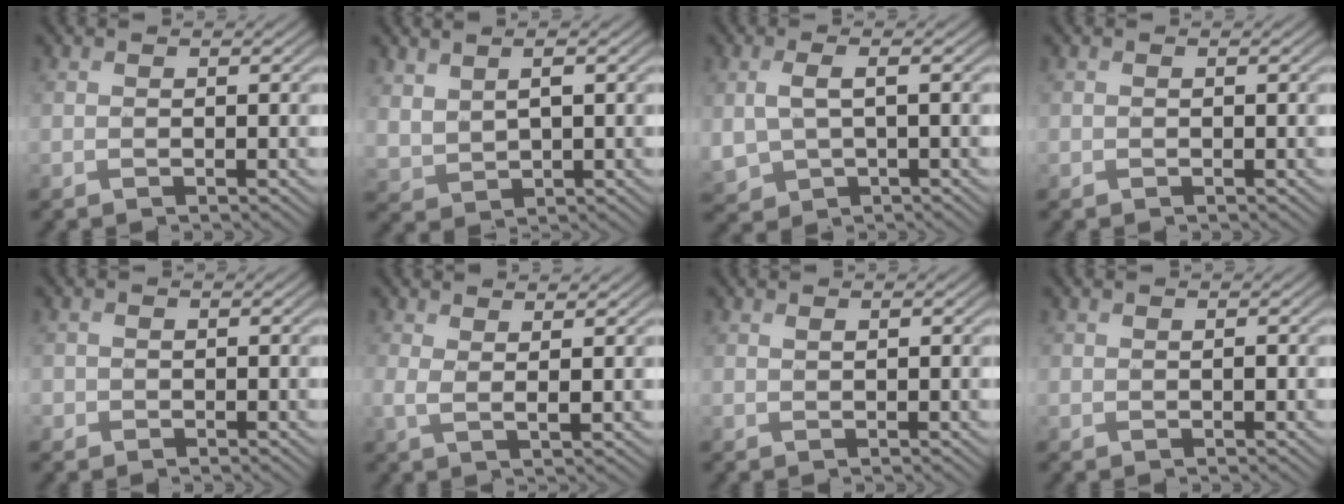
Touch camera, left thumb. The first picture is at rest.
{"total": 4.1, "force": [1.9, 2.3, 2.9], "torque": [-0.072, -0.002, 0.042]}
{"total": 4.7, "force": [0.4, 2.8, 3.8], "torque": [-0.099, -0.007, 0.013]}
{"total": 0.0}
{"total": 1.1, "force": [-0.5, 1.0, 0.0], "torque": [0.003, -0.004, -0.014]}
{"total": 2.9, "force": [1.1, 0.8, 2.6], "torque": [-0.048, 0.003, 0.017]}
{"total": 0.6, "force": [0.3, 0.1, 0.5], "torque": [-0.010, 0.000, 0.005]}
{"total": 0.7, "force": [0.0, 0.6, 0.4], "torque": [-0.008, -0.004, -0.001]}